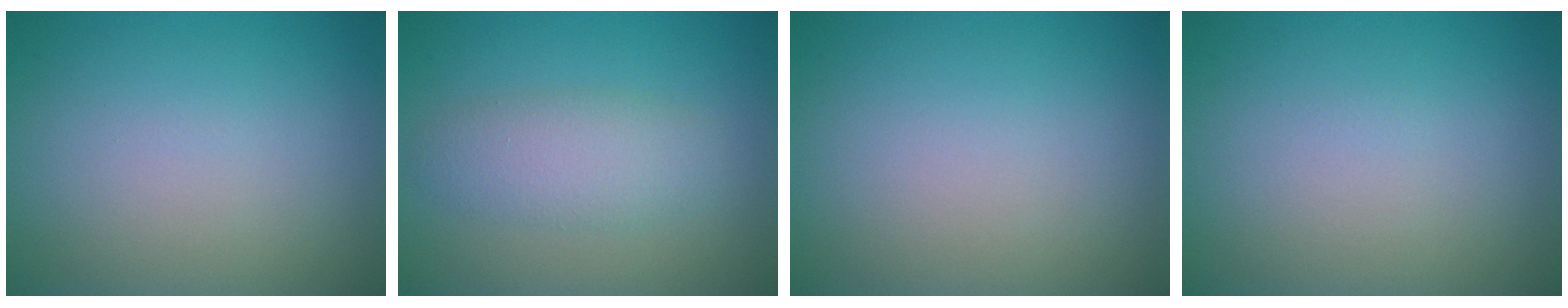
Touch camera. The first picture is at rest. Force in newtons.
{"total": 3.5, "press": 3.5, "slide": 0.2}
{"total": 0.0}
{"total": 0.0}